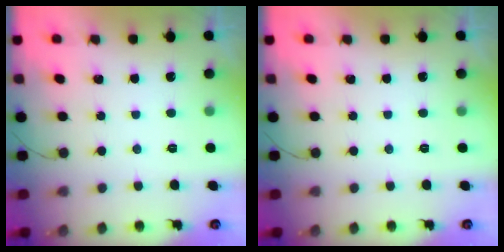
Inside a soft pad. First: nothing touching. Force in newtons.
{"total": 0.0}